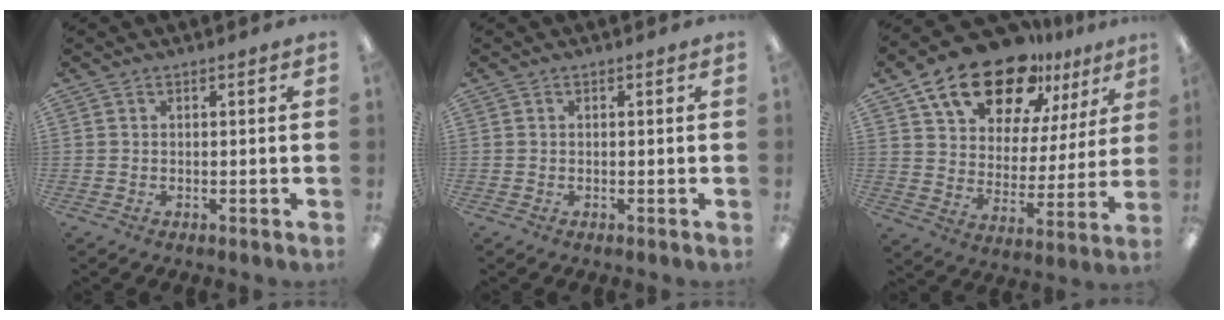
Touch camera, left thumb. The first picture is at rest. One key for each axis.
{"total": 0.0}
{"total": 20.5, "fx": 14.6, "fy": 10.1, "fz": 10.2, "tx": -0.178, "ty": -0.078, "tz": 0.257}